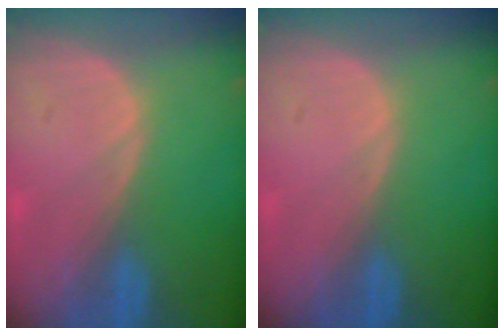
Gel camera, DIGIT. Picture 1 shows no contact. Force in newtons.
{"total": 0.0}